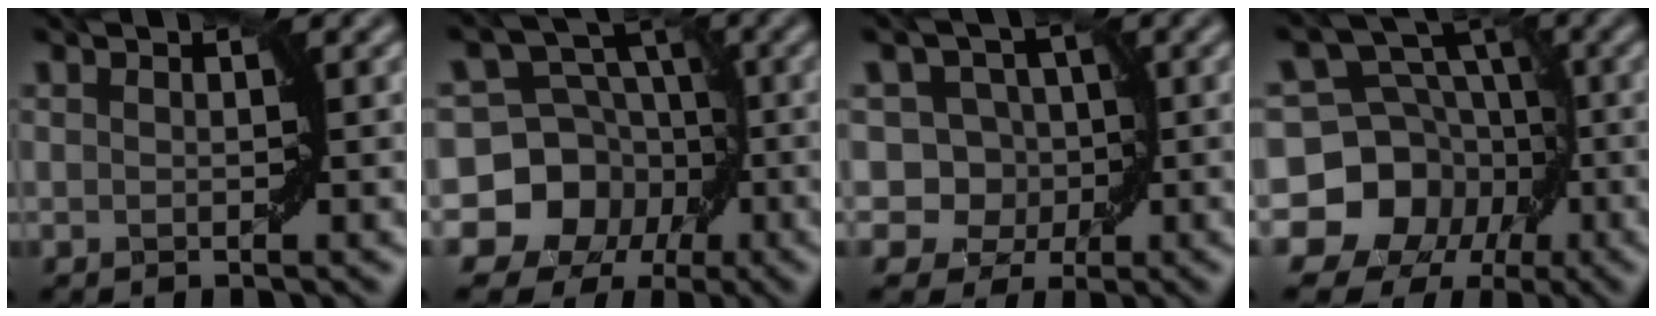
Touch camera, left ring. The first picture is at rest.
{"total": 10.7, "force": [-3.6, 9.6, 3.0], "torque": [-0.050, 0.003, -0.091]}
{"total": 7.3, "force": [0.9, 6.6, 3.0], "torque": [-0.020, 0.038, -0.027]}
{"total": 13.6, "force": [-4.8, 12.0, 4.2], "torque": [-0.080, 0.002, -0.103]}